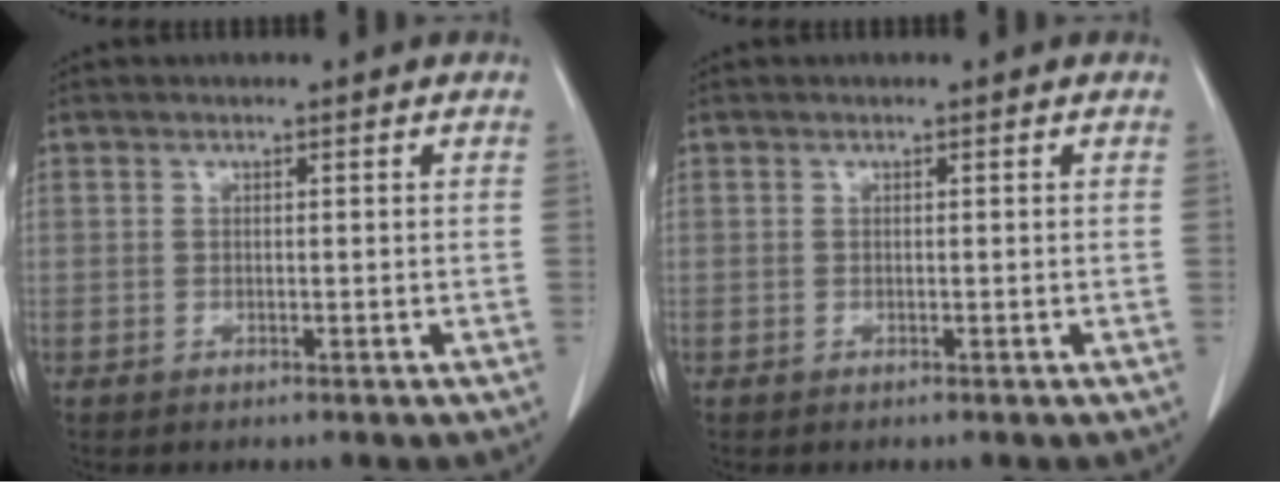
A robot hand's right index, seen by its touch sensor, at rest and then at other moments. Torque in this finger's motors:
{"motor_torque": [0.00, 0.00, 0.02, 0.01]}